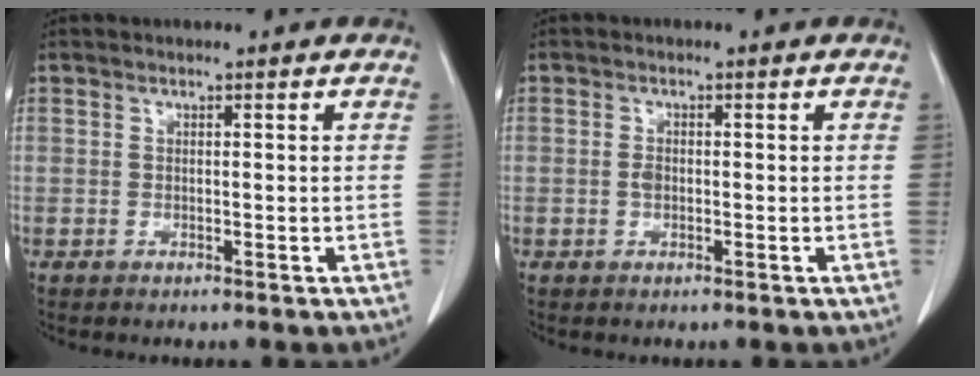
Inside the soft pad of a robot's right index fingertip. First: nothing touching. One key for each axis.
{"total": 1.2, "fx": -0.2, "fy": 0.7, "fz": 0.9, "tx": -0.021, "ty": 0.001, "tz": -0.003}